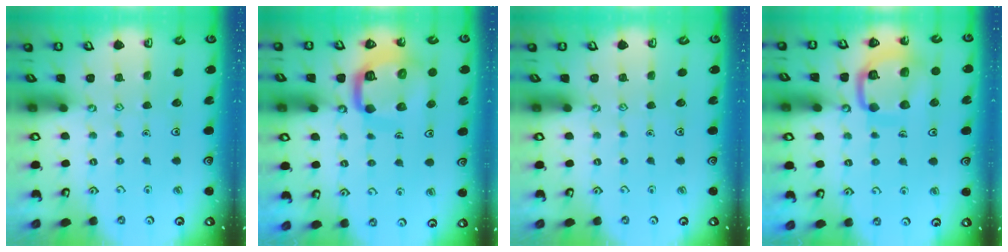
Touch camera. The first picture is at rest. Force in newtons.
{"total": 14.0, "press": 13.9, "slide": 1.5}
{"total": 0.0}
{"total": 14.4, "press": 14.3, "slide": 1.5}